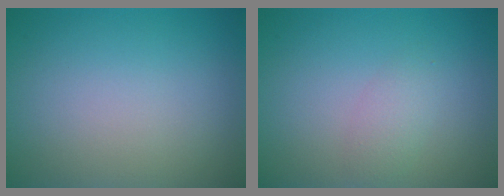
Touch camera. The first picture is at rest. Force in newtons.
{"total": 1.6, "press": 1.6, "slide": 0.0}